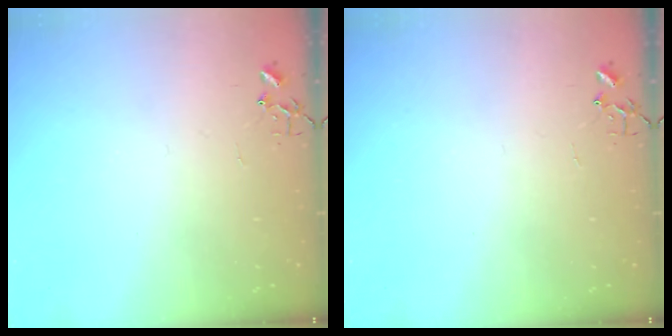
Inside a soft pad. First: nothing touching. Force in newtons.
{"total": 0.0}